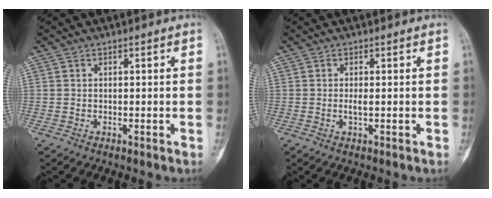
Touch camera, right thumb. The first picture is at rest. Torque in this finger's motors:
{"motor_torque": [0.53, 0.36, 0.31, -0.19, 0.03]}